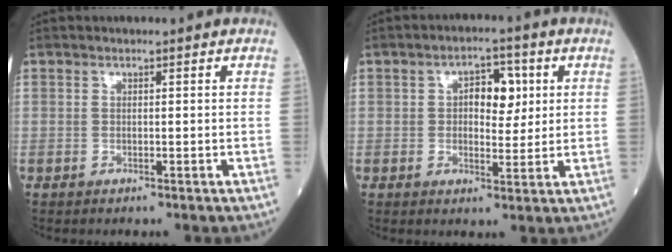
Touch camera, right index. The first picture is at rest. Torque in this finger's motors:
{"motor_torque": [0.09, 0.07, 0.08, 0.04]}